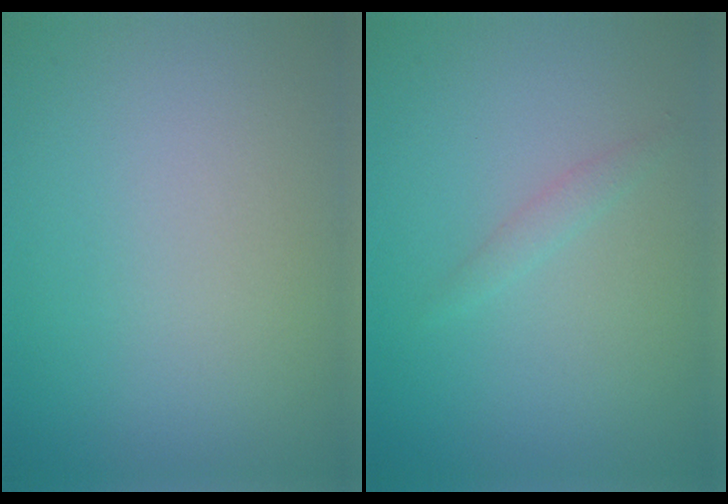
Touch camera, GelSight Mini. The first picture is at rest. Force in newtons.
{"total": 0.8, "press": 0.8, "slide": 0.0}